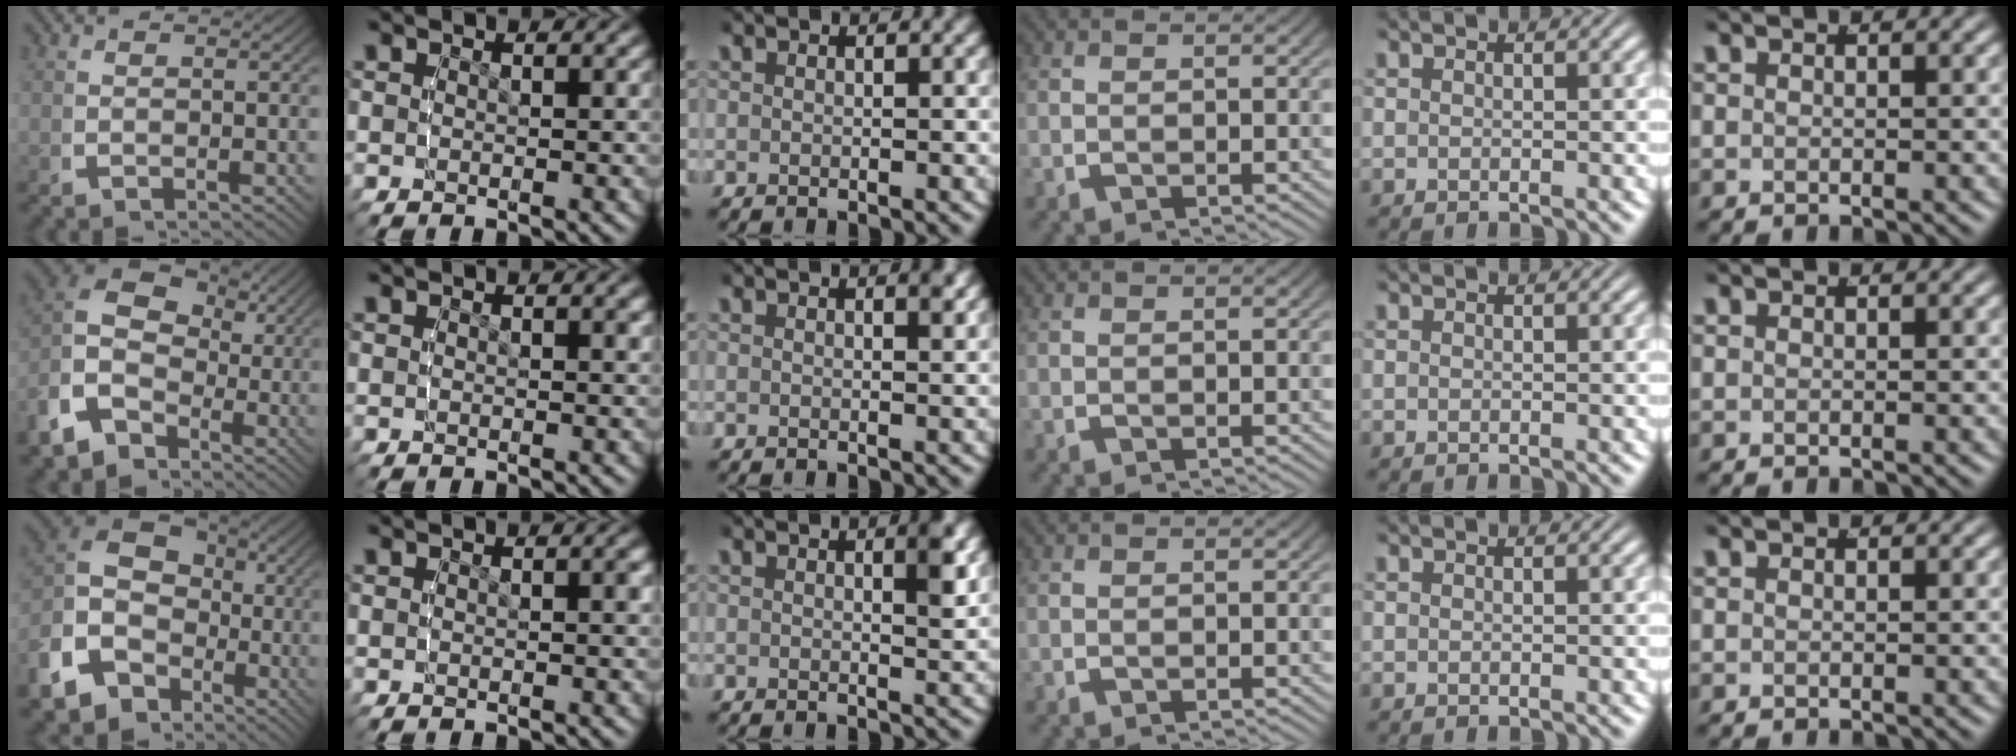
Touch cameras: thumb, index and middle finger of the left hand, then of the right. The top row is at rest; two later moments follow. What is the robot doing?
{"motion": "lift_and_place", "object": "air blower"}